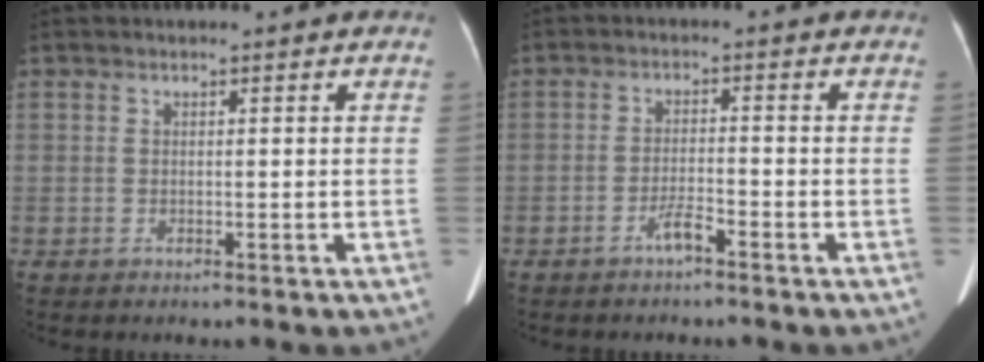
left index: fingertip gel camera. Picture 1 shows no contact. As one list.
[{"total": 2.7, "force": [-2.2, 0.1, 1.6], "torque": [-0.037, -0.005, -0.040]}]